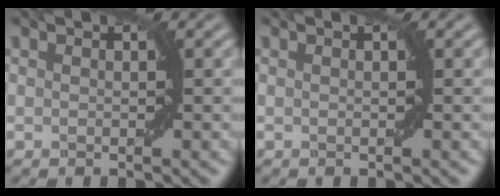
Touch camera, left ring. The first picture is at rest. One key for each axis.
{"total": 0.0}